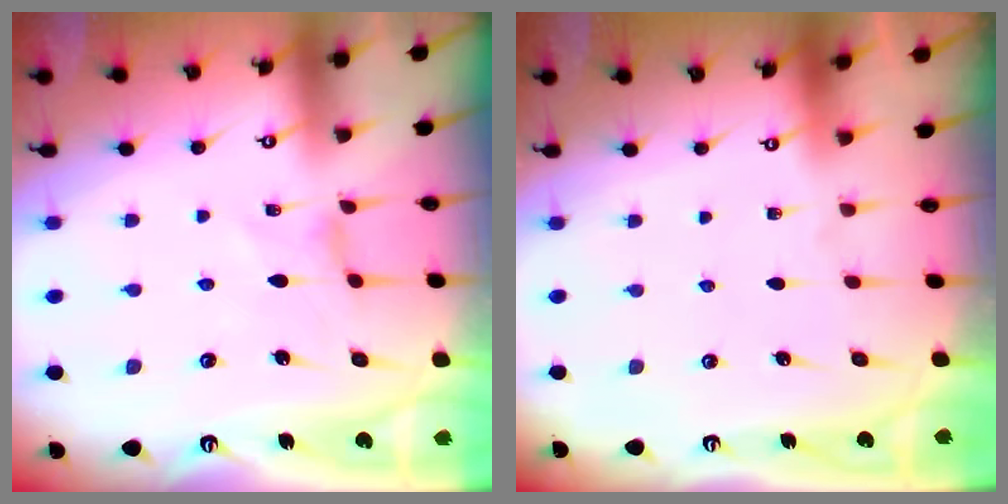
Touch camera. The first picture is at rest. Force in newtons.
{"total": 0.0}